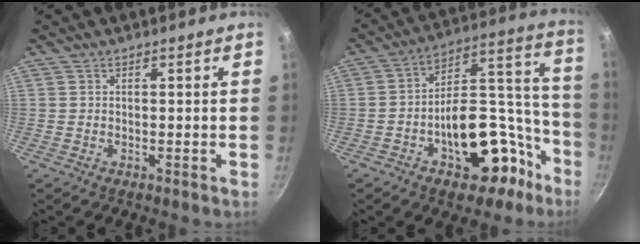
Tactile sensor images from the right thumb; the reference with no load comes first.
{"total": 21.2, "force": [-9.8, 12.3, 14.2], "torque": [-0.141, 0.105, -0.136]}